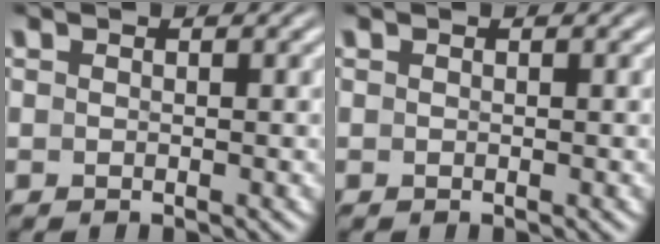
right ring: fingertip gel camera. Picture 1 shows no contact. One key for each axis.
{"total": 0.0}